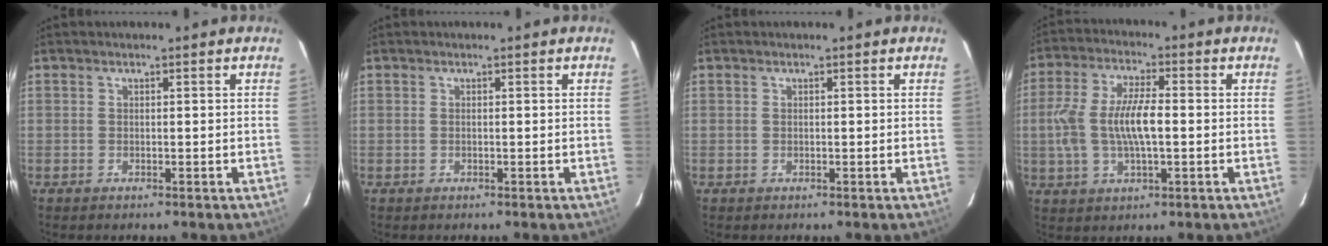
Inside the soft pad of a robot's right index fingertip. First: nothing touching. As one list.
[{"total": 0.0}, {"total": 0.0}, {"total": 10.7, "force": [-0.6, 4.0, 9.9], "torque": [-0.204, 0.006, -0.011]}]